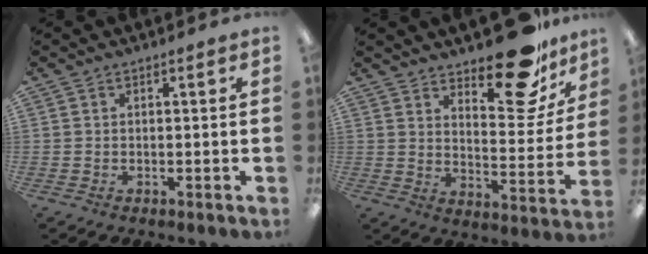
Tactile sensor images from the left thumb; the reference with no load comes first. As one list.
[{"total": 18.1, "force": [13.8, 6.5, 9.6], "torque": [-0.119, -0.099, 0.228]}]